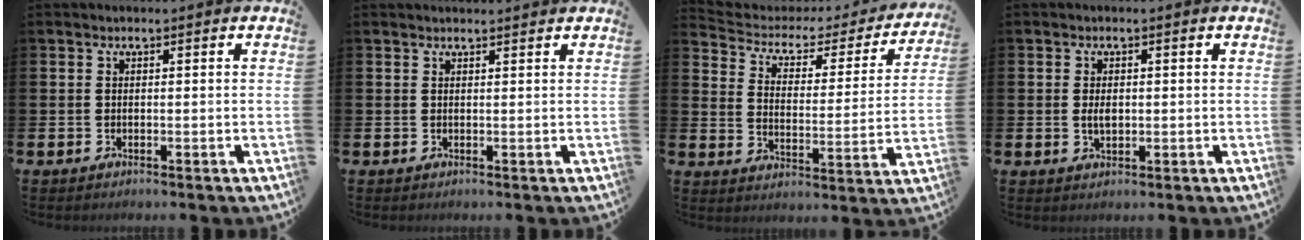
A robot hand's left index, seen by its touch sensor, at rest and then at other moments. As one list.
[{"total": 0.9, "force": [0.9, 0.0, 0.1], "torque": [0.006, -0.003, 0.014]}, {"total": 4.5, "force": [3.4, 2.6, 1.5], "torque": [-0.057, -0.023, 0.047]}, {"total": 2.1, "force": [0.1, 1.2, 1.7], "torque": [-0.023, 0.000, -0.002]}]